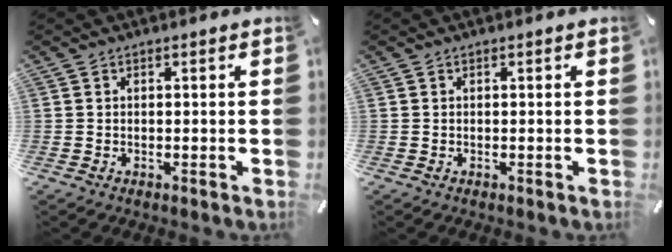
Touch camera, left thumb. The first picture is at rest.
{"total": 0.0}